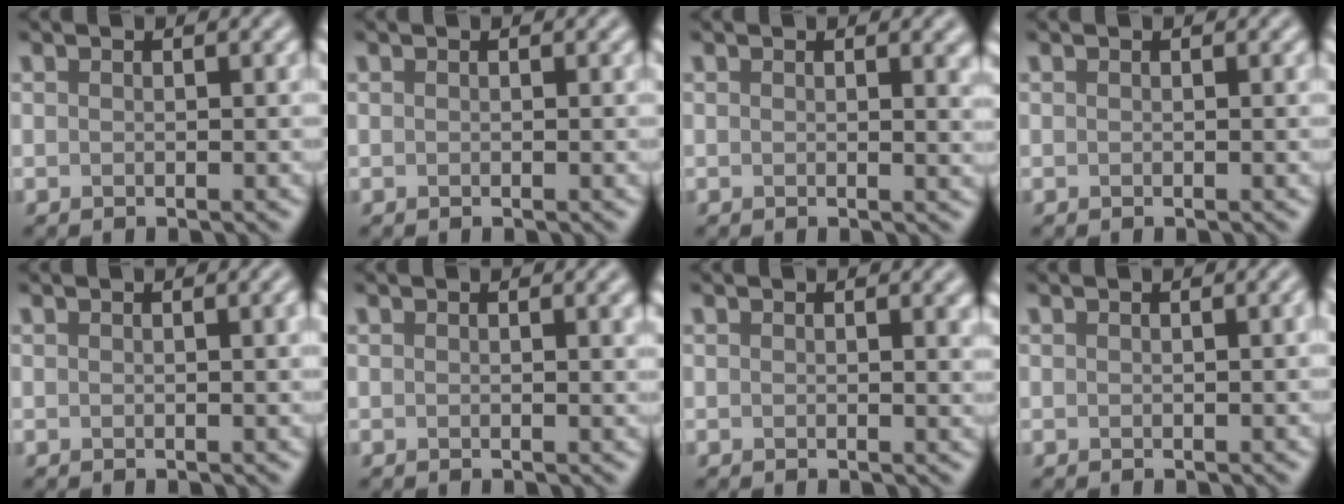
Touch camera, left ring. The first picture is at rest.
{"total": 0.0}
{"total": 1.8, "force": [0.8, 0.7, 1.5], "torque": [-0.006, 0.003, 0.010]}
{"total": 0.0}
{"total": 1.3, "force": [0.2, 0.3, 1.2], "torque": [-0.012, 0.004, 0.002]}
{"total": 1.0, "force": [0.4, 0.2, 0.9], "torque": [-0.008, 0.002, 0.004]}
{"total": 1.1, "force": [0.5, 0.3, 0.9], "torque": [-0.005, 0.001, 0.007]}
{"total": 1.0, "force": [0.1, 0.3, 0.9], "torque": [-0.007, 0.008, 0.001]}